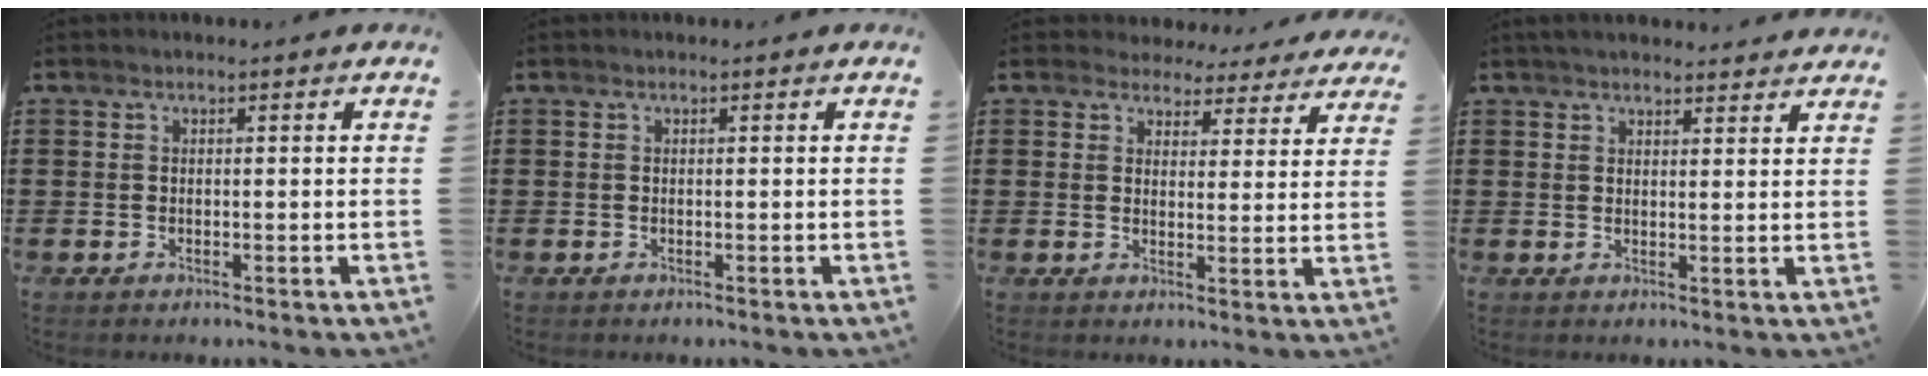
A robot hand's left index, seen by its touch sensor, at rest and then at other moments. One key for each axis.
{"total": 0.0}
{"total": 3.6, "fx": 3.4, "fy": 1.0, "fz": 0.3, "tx": -0.017, "ty": -0.014, "tz": 0.059}
{"total": 2.6, "fx": 2.5, "fy": 0.2, "fz": 0.4, "tx": -0.014, "ty": -0.003, "tz": 0.048}